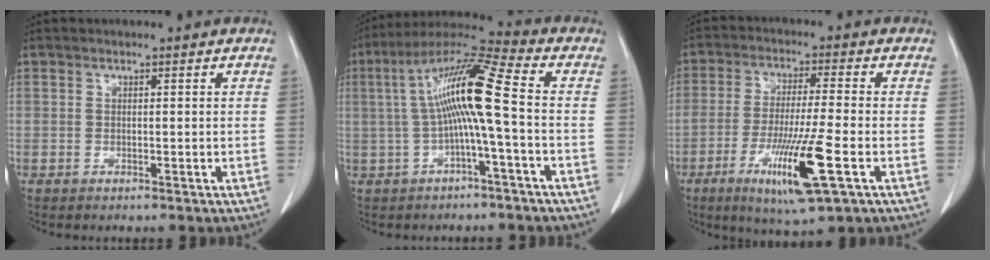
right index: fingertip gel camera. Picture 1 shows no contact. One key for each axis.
{"total": 11.7, "fx": -0.1, "fy": -0.2, "fz": 11.7, "tx": -0.216, "ty": 0.033, "tz": -0.008}
{"total": 12.7, "fx": -5.0, "fy": 0.4, "fz": 11.7, "tx": -0.221, "ty": -0.029, "tz": -0.084}